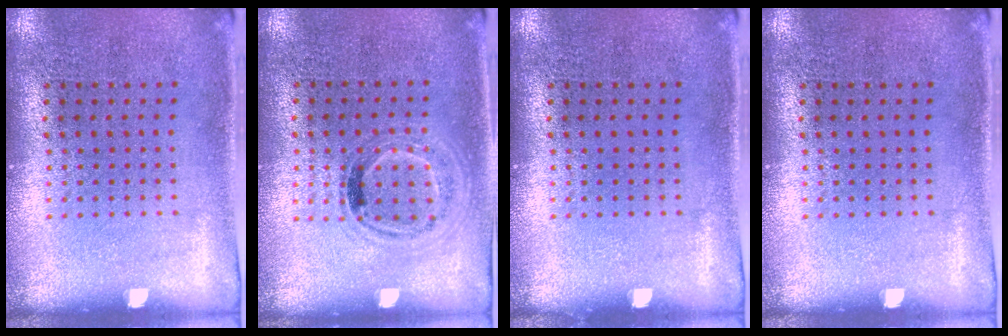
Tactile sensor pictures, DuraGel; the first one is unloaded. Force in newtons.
{"total": 1.0, "press": 0.9, "slide": 0.4}
{"total": 0.0}
{"total": 0.0}